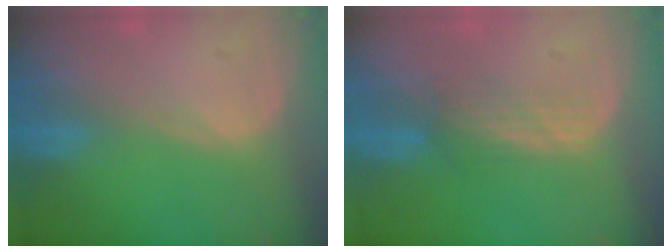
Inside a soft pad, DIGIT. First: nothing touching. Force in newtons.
{"total": 2.9, "press": 2.6, "slide": 1.3}